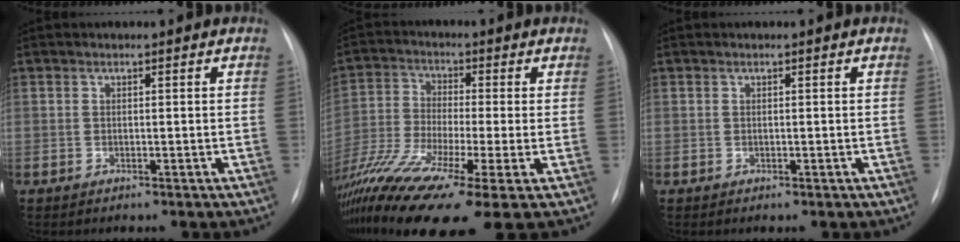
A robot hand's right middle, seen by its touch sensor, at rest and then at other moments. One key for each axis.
{"total": 20.1, "fx": -12.1, "fy": 2.7, "fz": 15.9, "tx": -0.352, "ty": -0.044, "tz": -0.224}
{"total": 0.0}